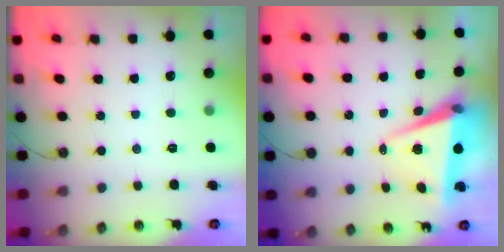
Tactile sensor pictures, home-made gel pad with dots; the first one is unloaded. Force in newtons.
{"total": 7.2, "press": 5.8, "slide": 4.4}